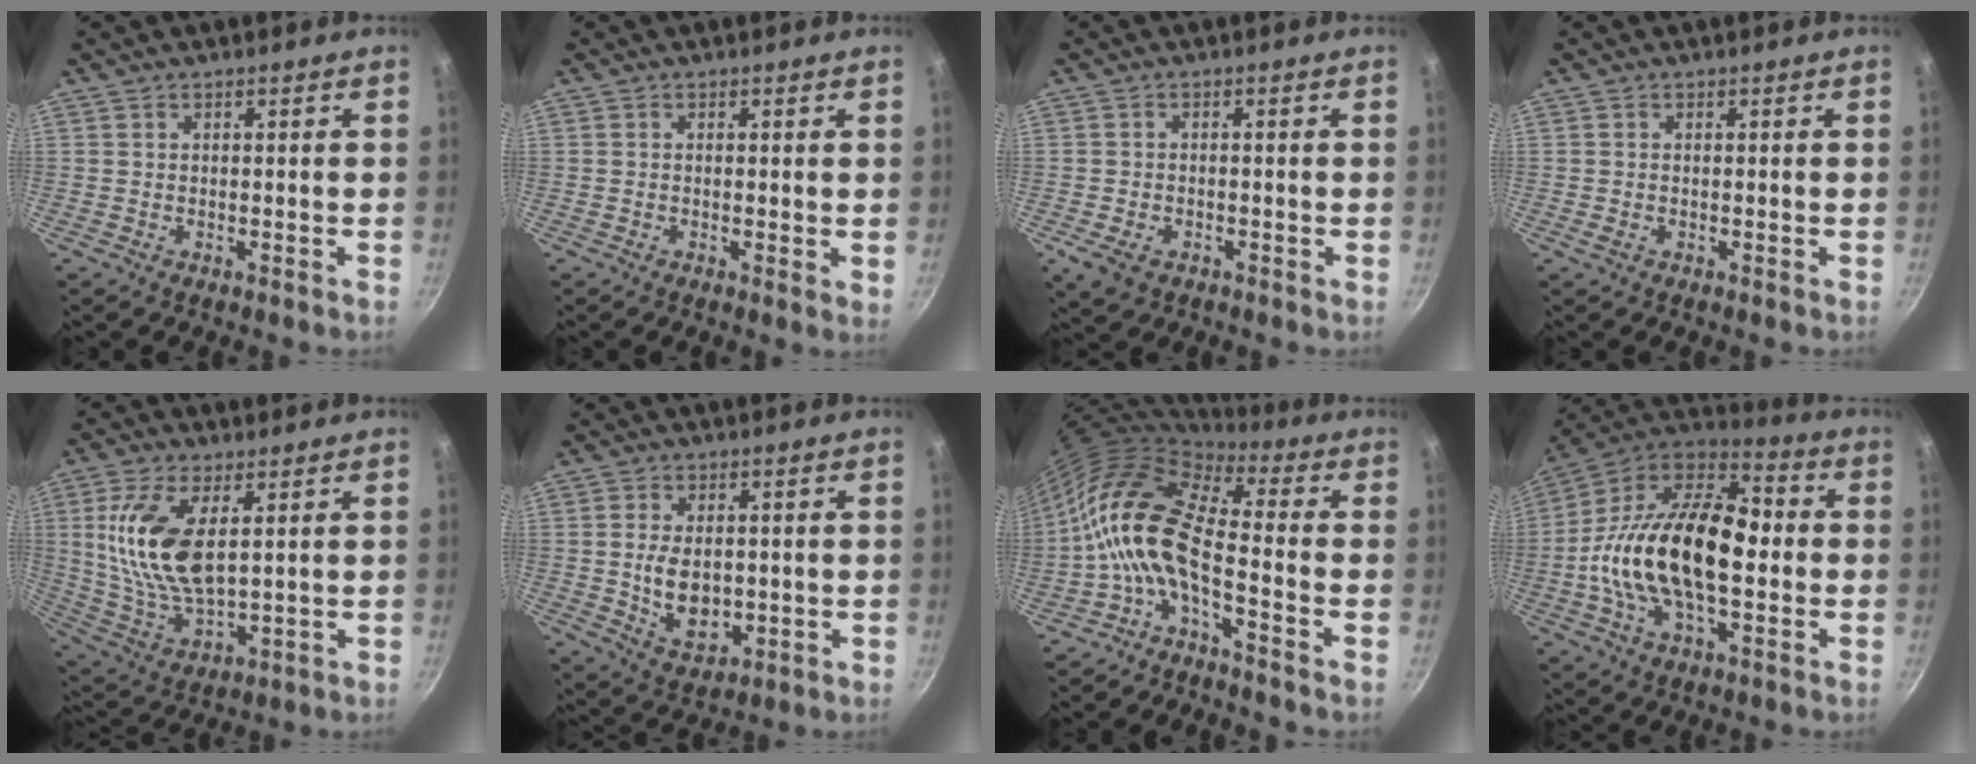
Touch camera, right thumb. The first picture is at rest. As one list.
[{"total": 1.6, "force": [0.2, 0.4, 1.6], "torque": [-0.022, -0.005, -0.001]}, {"total": 4.4, "force": [-1.9, 2.9, 2.8], "torque": [-0.058, -0.001, -0.033]}, {"total": 0.7, "force": [-0.2, 0.4, 0.6], "torque": [-0.011, 0.000, -0.004]}, {"total": 15.9, "force": [3.8, 7.8, 13.3], "torque": [-0.259, -0.016, 0.082]}, {"total": 11.3, "force": [-0.2, 7.3, 8.6], "torque": [-0.141, -0.007, 0.003]}, {"total": 12.8, "force": [-3.1, 5.0, 11.3], "torque": [-0.220, 0.039, -0.079]}, {"total": 25.8, "force": [-1.7, 14.1, 21.5], "torque": [-0.375, 0.044, -0.047]}]